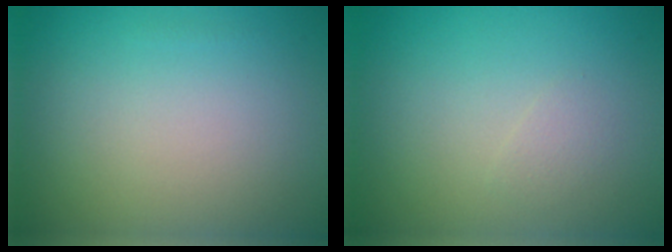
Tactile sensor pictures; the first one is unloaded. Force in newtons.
{"total": 0.8, "press": 0.8, "slide": 0.0}